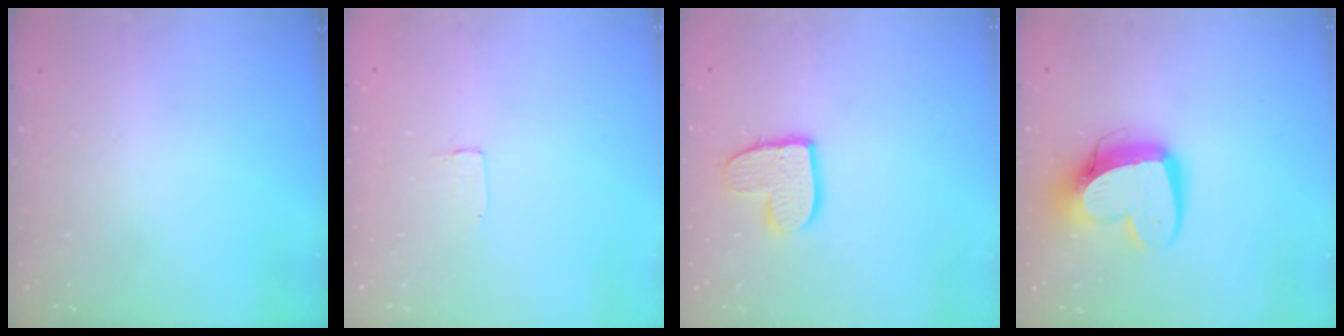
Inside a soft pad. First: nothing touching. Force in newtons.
{"total": 1.2, "press": 1.2, "slide": 0.0}
{"total": 10.9, "press": 10.8, "slide": 0.7}
{"total": 14.4, "press": 14.3, "slide": 1.3}